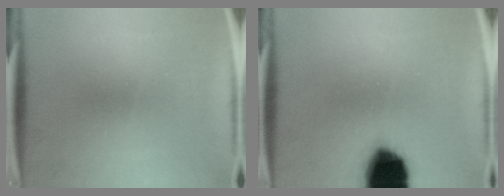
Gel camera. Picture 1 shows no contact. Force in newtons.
{"total": 17.6}